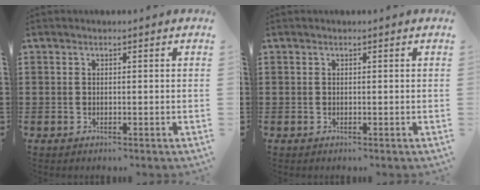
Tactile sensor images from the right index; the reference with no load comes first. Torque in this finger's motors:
{"motor_torque": [0.21, -0.04, 0.00, 0.01]}